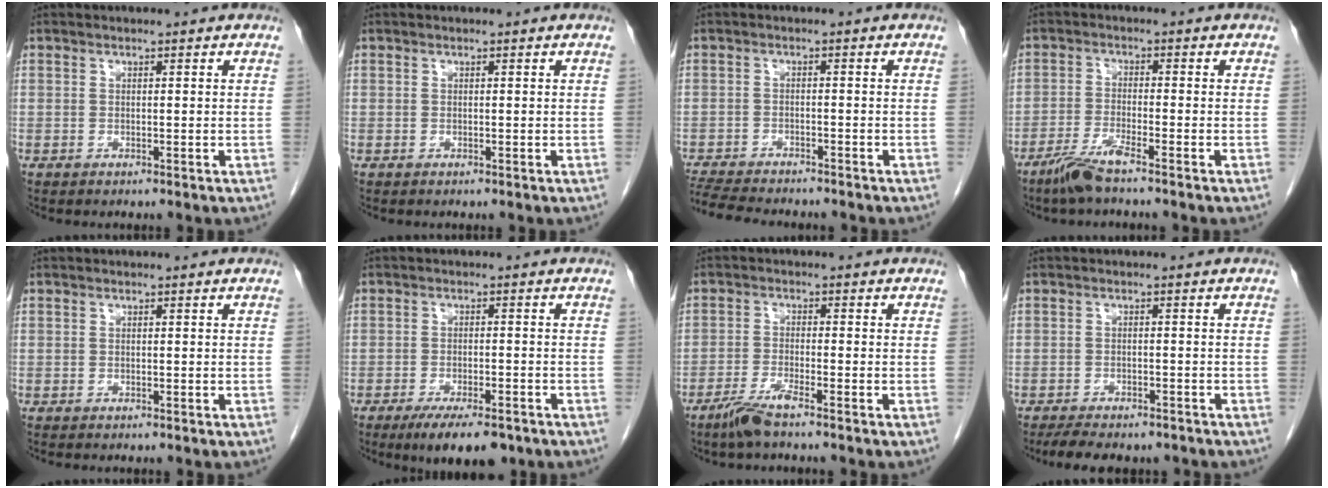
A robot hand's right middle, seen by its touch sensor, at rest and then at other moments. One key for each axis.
{"total": 0.0}
{"total": 10.4, "fx": -9.4, "fy": 1.7, "fz": 4.1, "tx": -0.072, "ty": -0.010, "tz": -0.144}
{"total": 4.7, "fx": -3.6, "fy": -0.1, "fz": 3.0, "tx": -0.067, "ty": -0.012, "tz": -0.077}
{"total": 0.7, "fx": -0.6, "fy": 0.1, "fz": 0.3, "tx": -0.005, "ty": -0.001, "tz": -0.008}
{"total": 8.8, "fx": -6.4, "fy": 2.4, "fz": 5.5, "tx": -0.082, "ty": -0.013, "tz": -0.095}
{"total": 4.1, "fx": -3.2, "fy": -0.1, "fz": 2.6, "tx": -0.059, "ty": -0.010, "tz": -0.066}
{"total": 9.1, "fx": -7.8, "fy": 2.7, "fz": 3.8, "tx": -0.057, "ty": -0.002, "tz": -0.105}